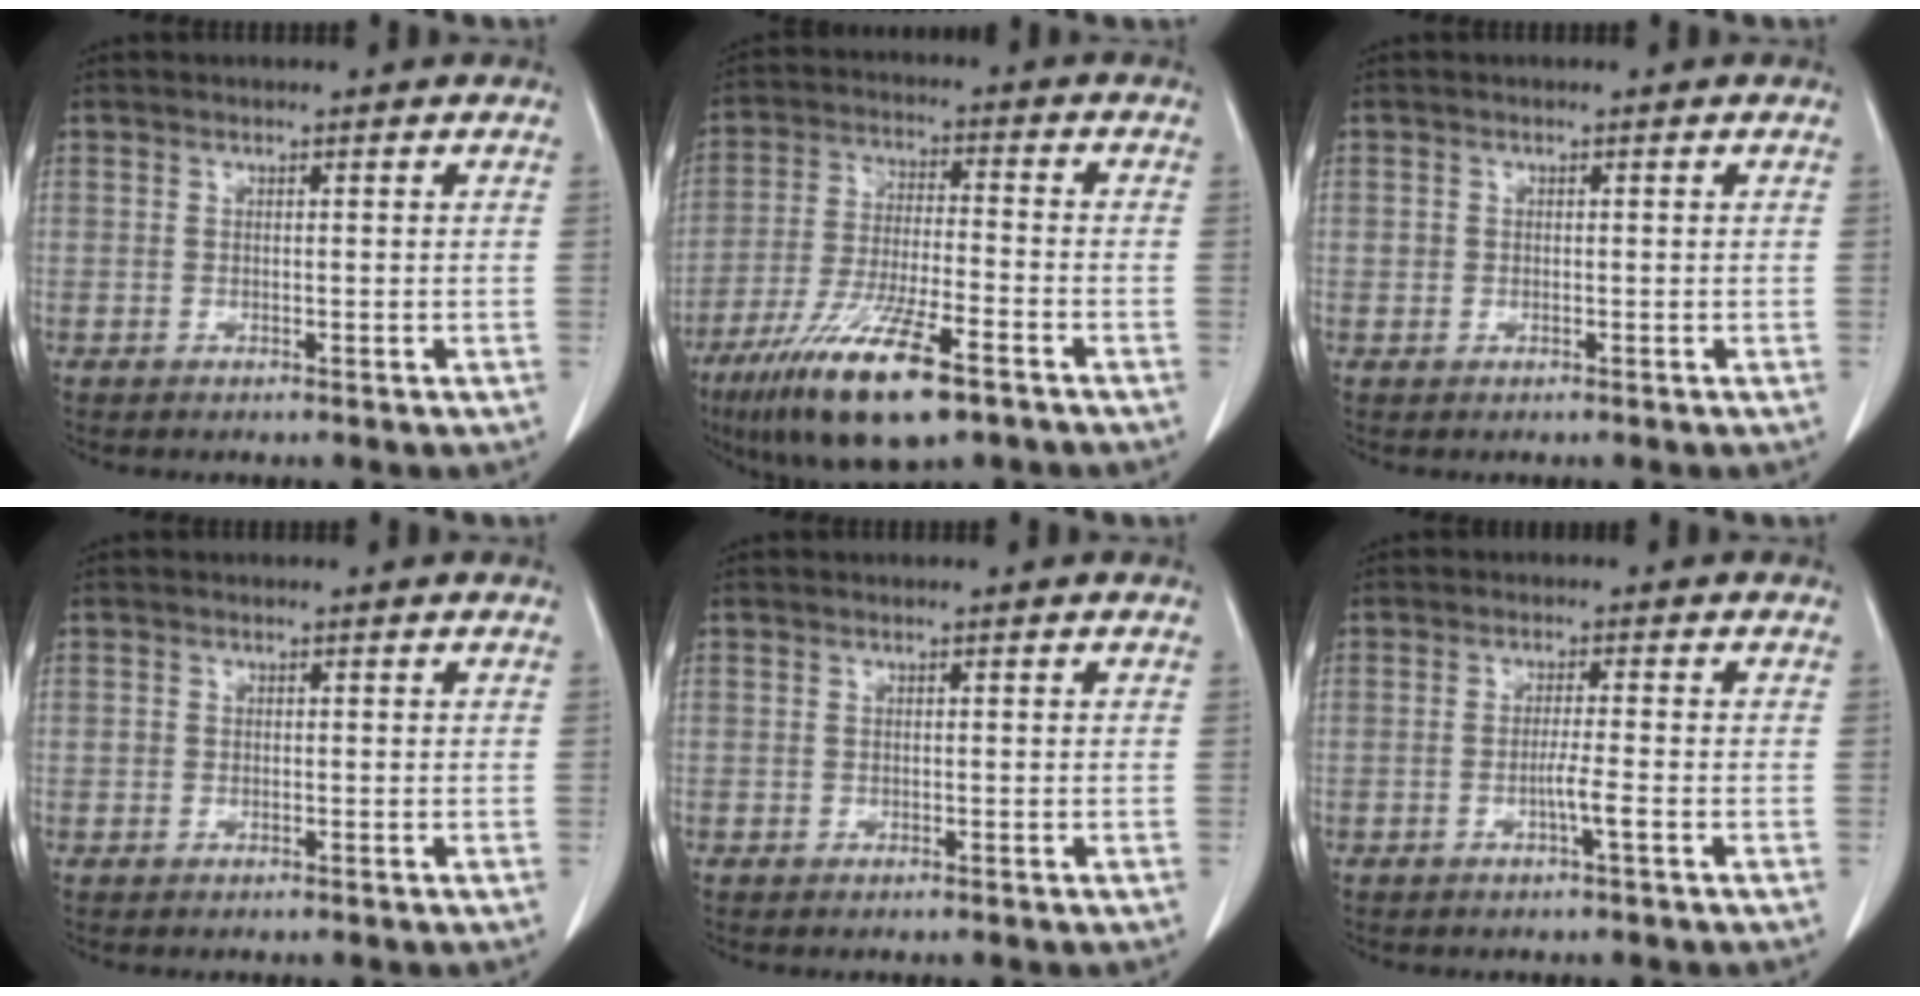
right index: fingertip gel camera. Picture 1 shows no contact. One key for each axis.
{"total": 15.2, "fx": -9.4, "fy": 2.7, "fz": 11.7, "tx": -0.232, "ty": -0.034, "tz": -0.165}
{"total": 0.8, "fx": 0.1, "fy": 0.8, "fz": 0.2, "tx": 0.001, "ty": 0.006, "tz": 0.006}
{"total": 0.6, "fx": 0.0, "fy": 0.5, "fz": 0.2, "tx": 0.001, "ty": 0.005, "tz": 0.003}
{"total": 0.0}
{"total": 2.7, "fx": -1.0, "fy": -0.5, "fz": 2.4, "tx": -0.039, "ty": -0.001, "tz": -0.017}